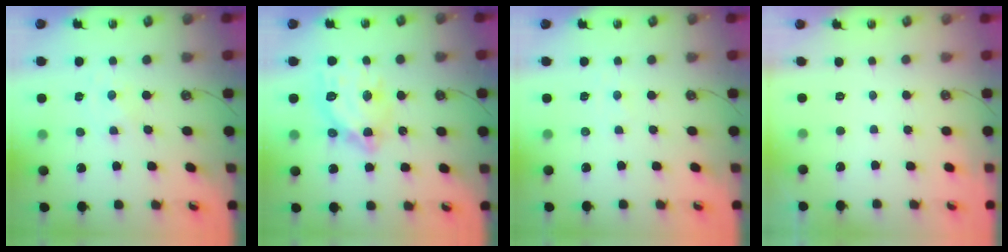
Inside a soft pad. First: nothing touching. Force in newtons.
{"total": 15.8, "press": 15.7, "slide": 1.6}
{"total": 1.9, "press": 1.9, "slide": 0.3}
{"total": 0.0}